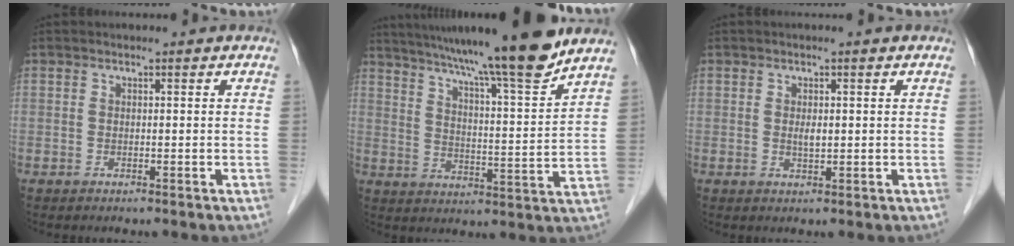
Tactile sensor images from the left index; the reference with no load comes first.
{"total": 17.6, "force": [14.8, -0.9, 9.5], "torque": [-0.152, -0.011, 0.222]}
{"total": 1.4, "force": [0.2, 0.4, 1.3], "torque": [-0.027, -0.002, 0.007]}